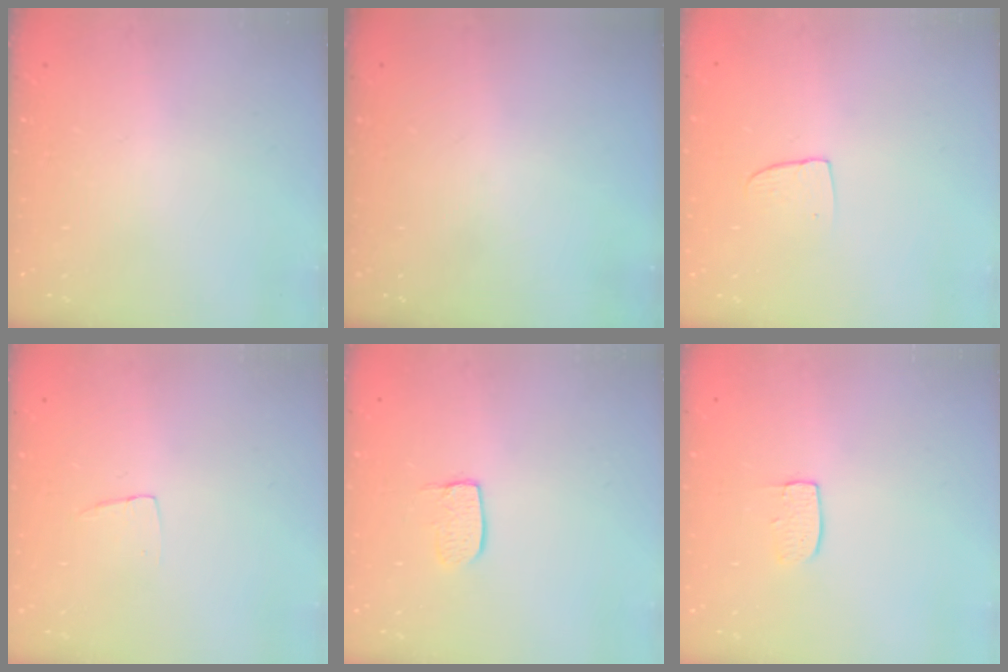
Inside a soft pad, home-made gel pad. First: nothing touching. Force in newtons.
{"total": 0.0}
{"total": 4.9, "press": 4.9, "slide": 0.4}
{"total": 3.3, "press": 3.3, "slide": 0.2}
{"total": 7.0, "press": 7.0, "slide": 0.5}
{"total": 6.7, "press": 6.6, "slide": 0.4}